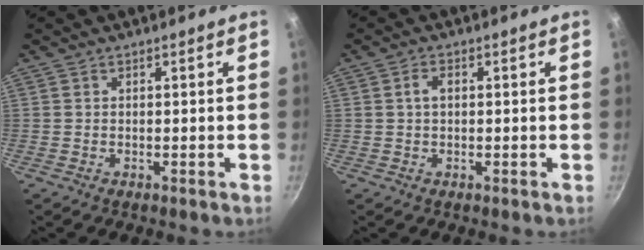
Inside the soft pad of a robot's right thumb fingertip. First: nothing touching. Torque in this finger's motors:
{"motor_torque": [0.03, 0.22, 0.46, -0.12, -0.03]}